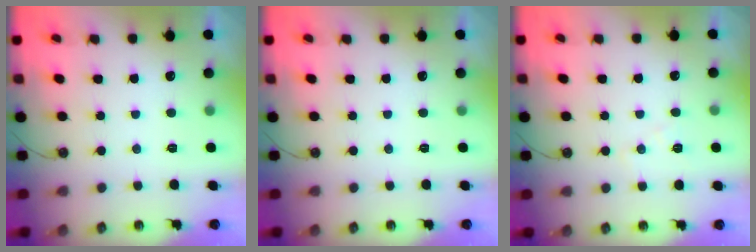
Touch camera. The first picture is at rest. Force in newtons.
{"total": 0.0}
{"total": 7.7, "press": 7.6, "slide": 0.7}